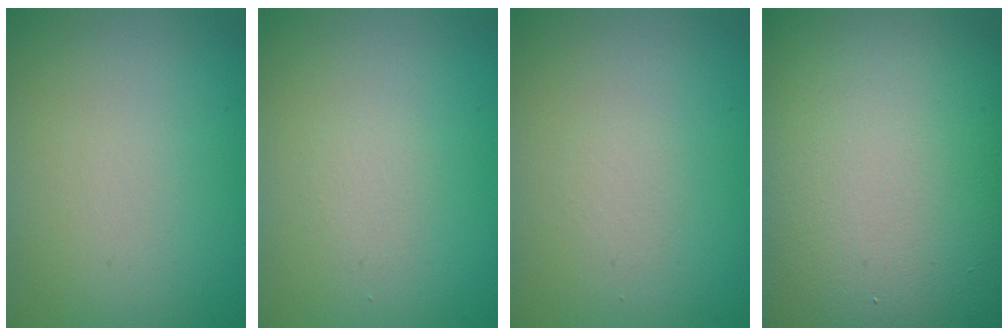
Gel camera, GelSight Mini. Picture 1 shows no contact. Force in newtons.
{"total": 0.8, "press": 0.8, "slide": 0.1}
{"total": 0.6, "press": 0.6, "slide": 0.0}
{"total": 21.6, "press": 21.6, "slide": 1.1}